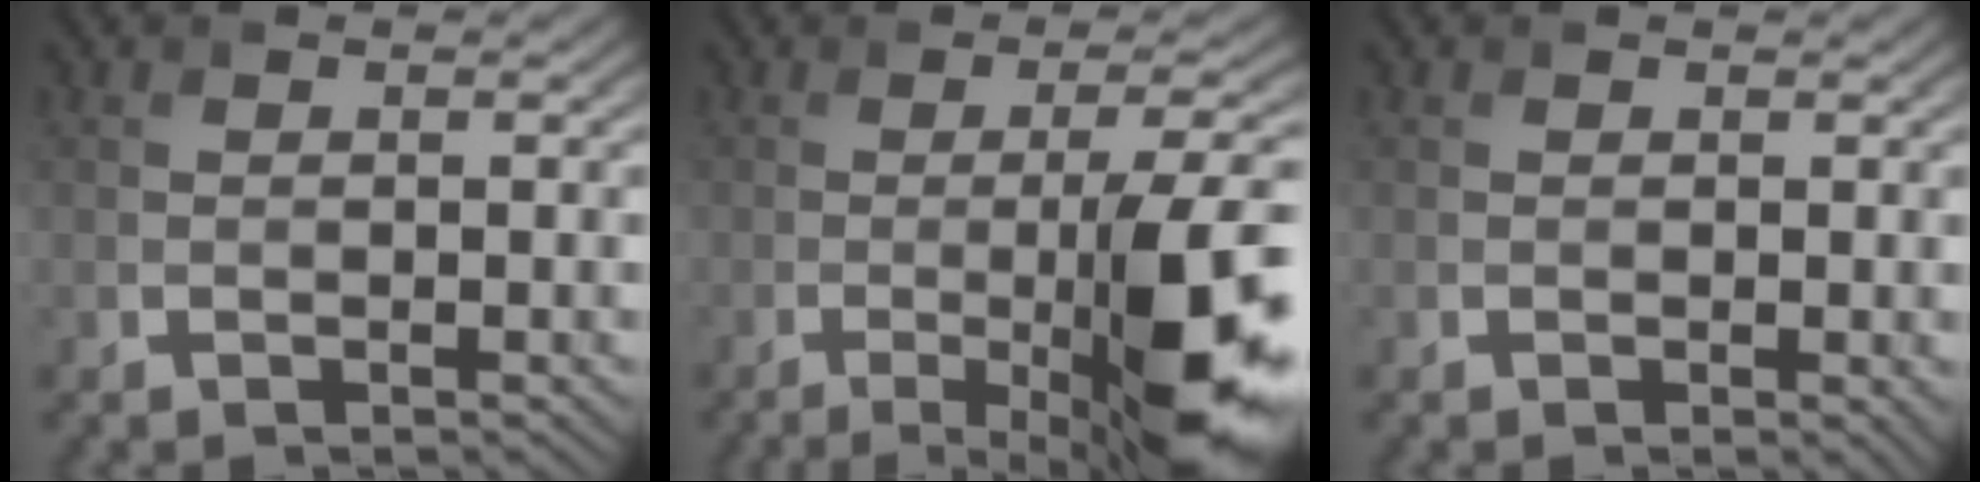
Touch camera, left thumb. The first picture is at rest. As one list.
[{"total": 12.5, "force": [-3.5, 2.9, 11.7], "torque": [-0.145, -0.001, -0.053]}, {"total": 0.0}]